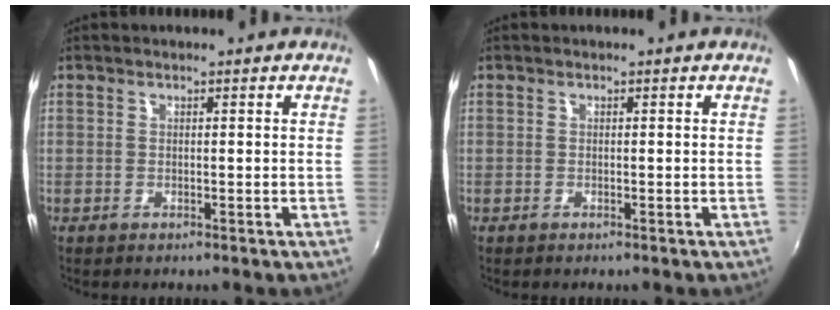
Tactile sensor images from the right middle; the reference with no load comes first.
{"total": 0.0}